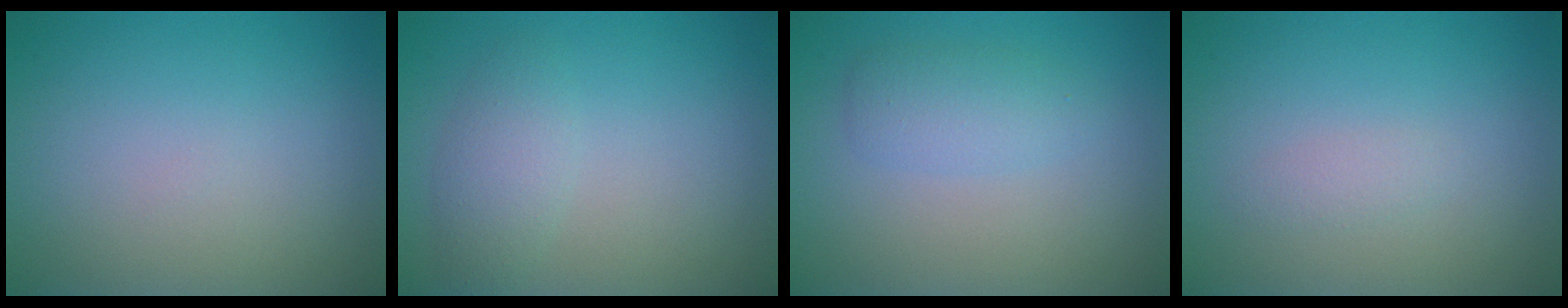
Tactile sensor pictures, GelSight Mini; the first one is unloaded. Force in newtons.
{"total": 2.2, "press": 2.2, "slide": 0.0}
{"total": 2.3, "press": 2.2, "slide": 0.2}
{"total": 0.9, "press": 0.9, "slide": 0.1}